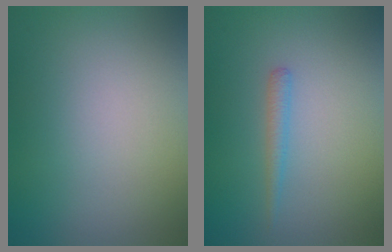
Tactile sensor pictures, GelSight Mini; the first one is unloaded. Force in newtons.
{"total": 1.1, "press": 1.1, "slide": 0.1}